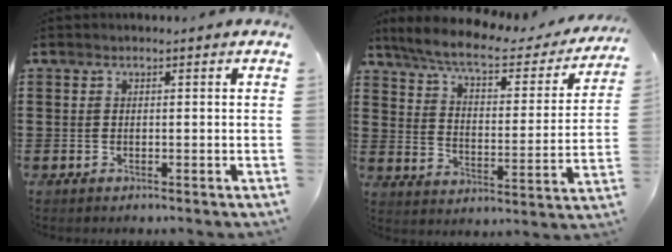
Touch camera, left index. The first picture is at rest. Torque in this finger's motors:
{"motor_torque": [1.02, -1.12, 0.42, 0.15]}